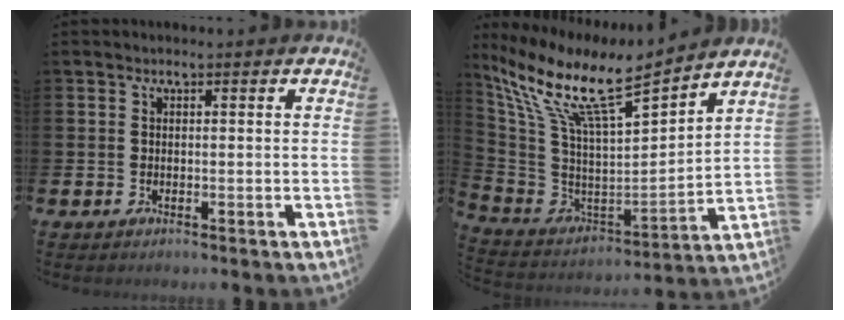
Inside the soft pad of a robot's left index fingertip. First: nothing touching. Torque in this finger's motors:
{"motor_torque": [1.16, -0.98, 0.24, 0.21]}